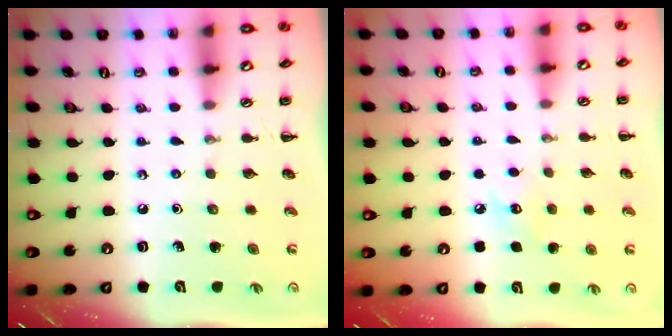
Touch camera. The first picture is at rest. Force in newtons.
{"total": 6.0, "press": 5.8, "slide": 1.6}